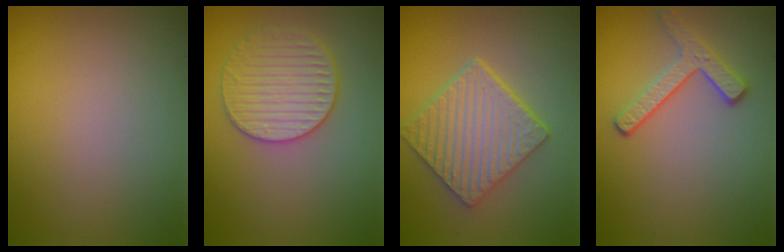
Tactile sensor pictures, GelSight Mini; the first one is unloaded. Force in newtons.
{"total": 3.6, "press": 3.5, "slide": 0.8}
{"total": 5.6, "press": 4.5, "slide": 3.4}
{"total": 2.7, "press": 2.3, "slide": 1.3}